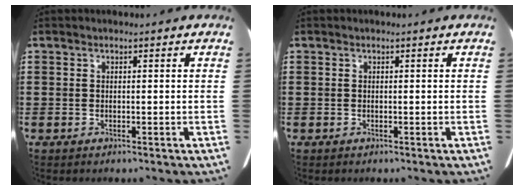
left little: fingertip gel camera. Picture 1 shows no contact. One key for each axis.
{"total": 0.0}